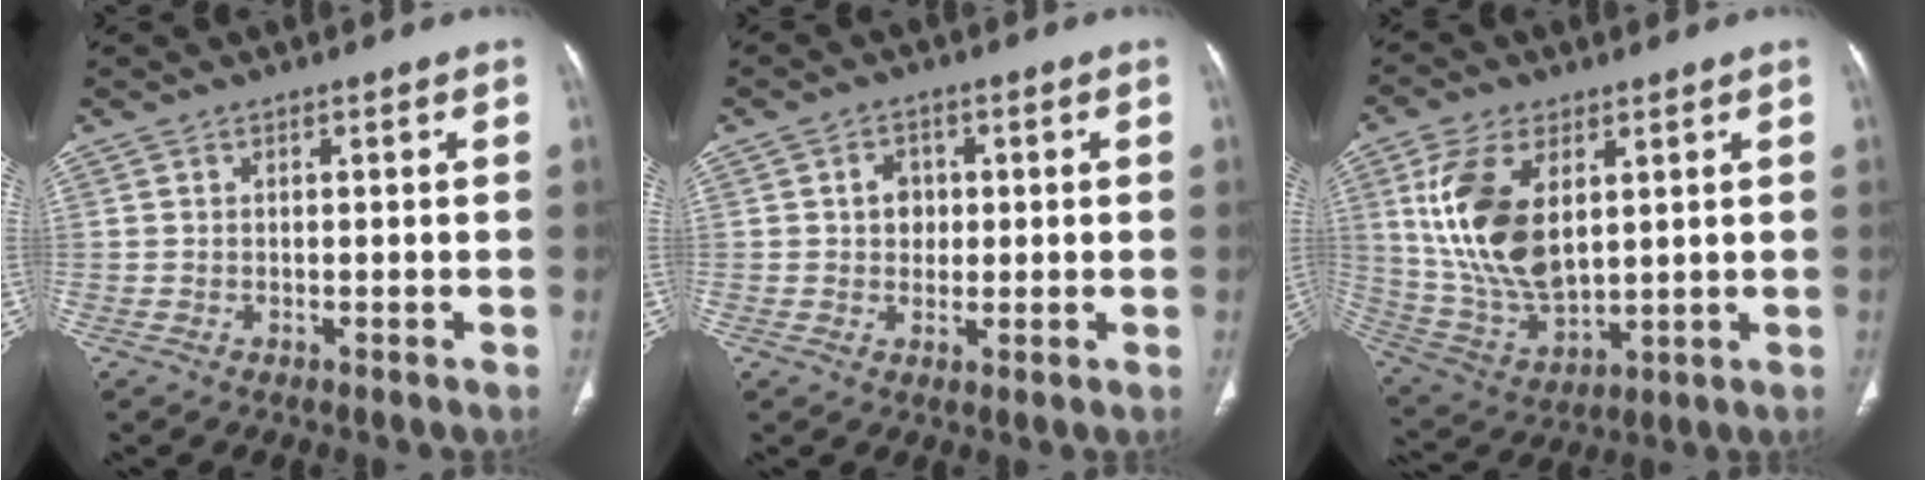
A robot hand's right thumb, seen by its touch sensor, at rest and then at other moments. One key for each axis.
{"total": 3.9, "fx": 0.6, "fy": 3.3, "fz": 2.0, "tx": -0.006, "ty": 0.003, "tz": 0.008}
{"total": 16.5, "fx": 4.5, "fy": 9.2, "fz": 13.0, "tx": -0.247, "ty": -0.019, "tz": 0.100}